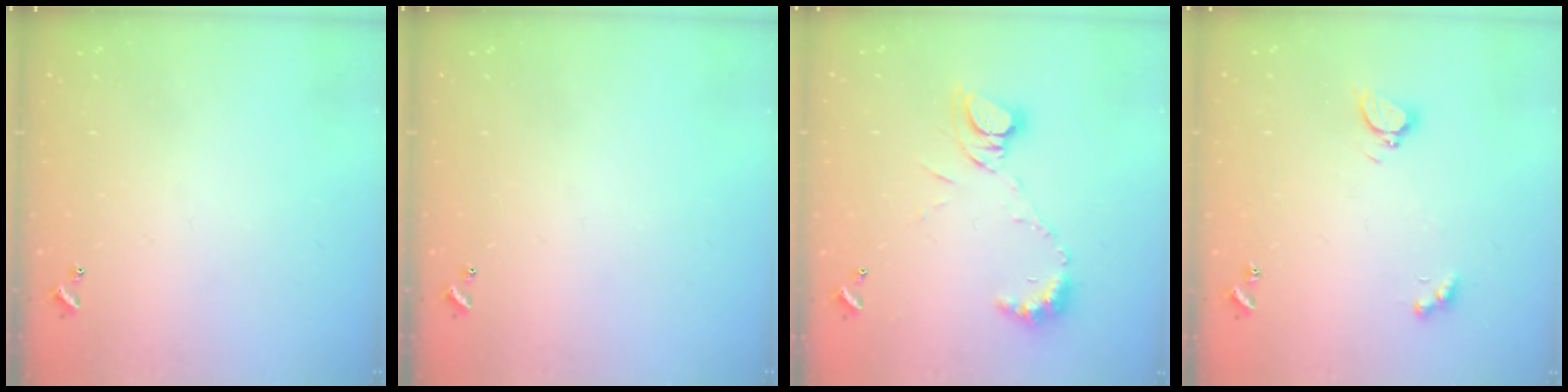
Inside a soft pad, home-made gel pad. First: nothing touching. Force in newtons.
{"total": 0.0}
{"total": 10.0, "press": 10.0, "slide": 0.9}
{"total": 3.6, "press": 3.5, "slide": 0.7}